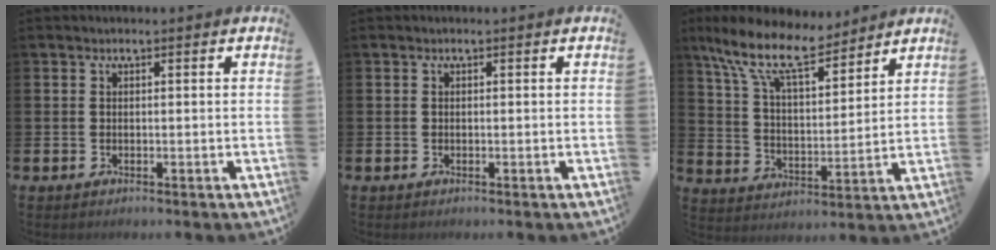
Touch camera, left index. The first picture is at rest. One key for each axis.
{"total": 0.0}
{"total": 10.9, "fx": 8.8, "fy": 3.7, "fz": 5.1, "tx": -0.138, "ty": -0.043, "tz": 0.158}